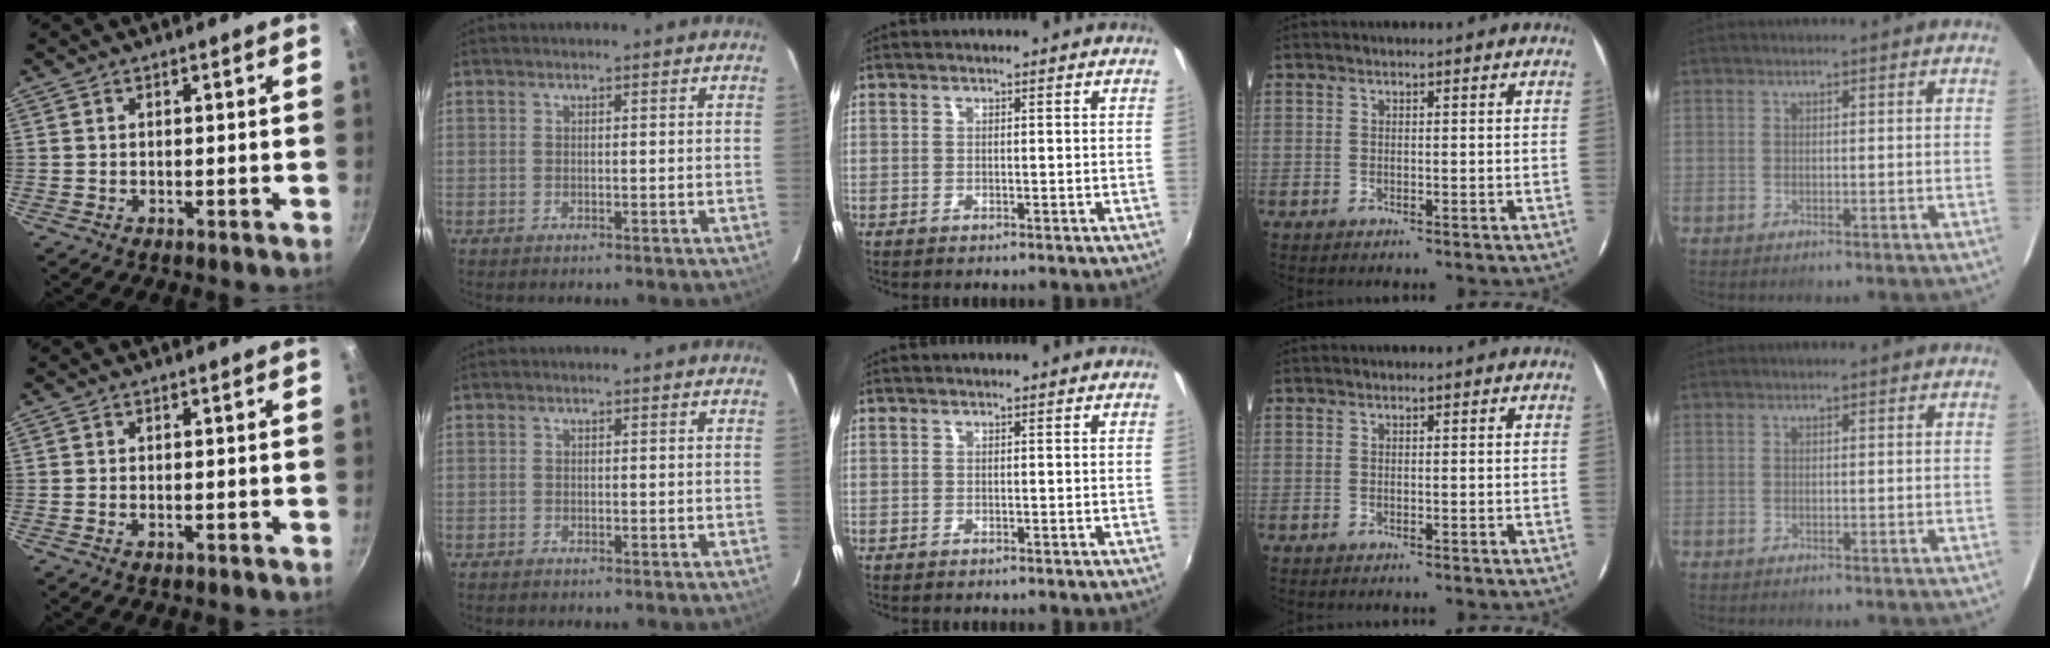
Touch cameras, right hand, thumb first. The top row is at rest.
{"thumb": {"total": 0.8, "force": [-0.3, 0.4, 0.6], "torque": [-0.012, 0.002, -0.007]}, "index": {"total": 0.7, "force": [-0.6, 0.2, 0.1], "torque": [-0.004, 0.000, -0.014]}}